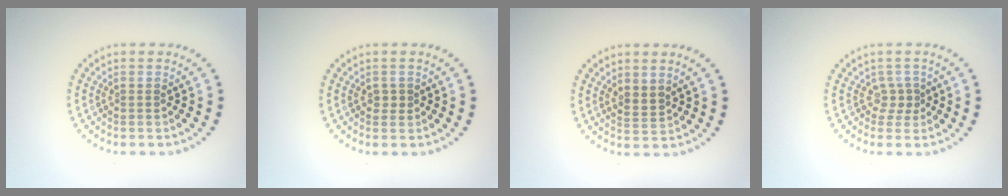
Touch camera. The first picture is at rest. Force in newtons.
{"total": 1.0, "press": 1.0, "slide": 0.0}
{"total": 1.7, "press": 1.4, "slide": 0.9}
{"total": 1.3, "press": 1.0, "slide": 0.9}